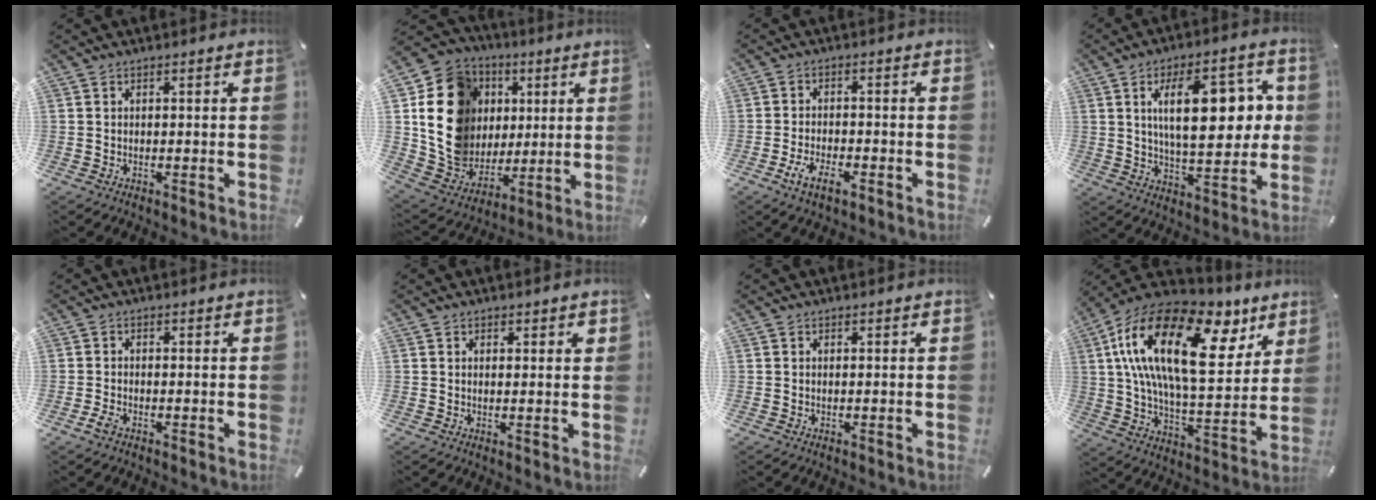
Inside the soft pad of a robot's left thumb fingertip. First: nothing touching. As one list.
[{"total": 18.8, "force": [3.7, 17.0, 7.2], "torque": [-0.130, -0.012, 0.092]}, {"total": 6.0, "force": [-3.2, 2.4, 4.5], "torque": [-0.095, 0.005, -0.060]}, {"total": 18.5, "force": [4.0, 9.1, 15.6], "torque": [-0.228, 0.003, 0.057]}, {"total": 1.4, "force": [-0.9, 0.7, 0.8], "torque": [-0.014, 0.003, -0.016]}, {"total": 1.2, "force": [0.9, 0.6, 0.5], "torque": [-0.002, -0.002, 0.015]}, {"total": 0.0}, {"total": 25.8, "force": [11.0, 12.1, 20.0], "torque": [-0.368, -0.053, 0.181]}]